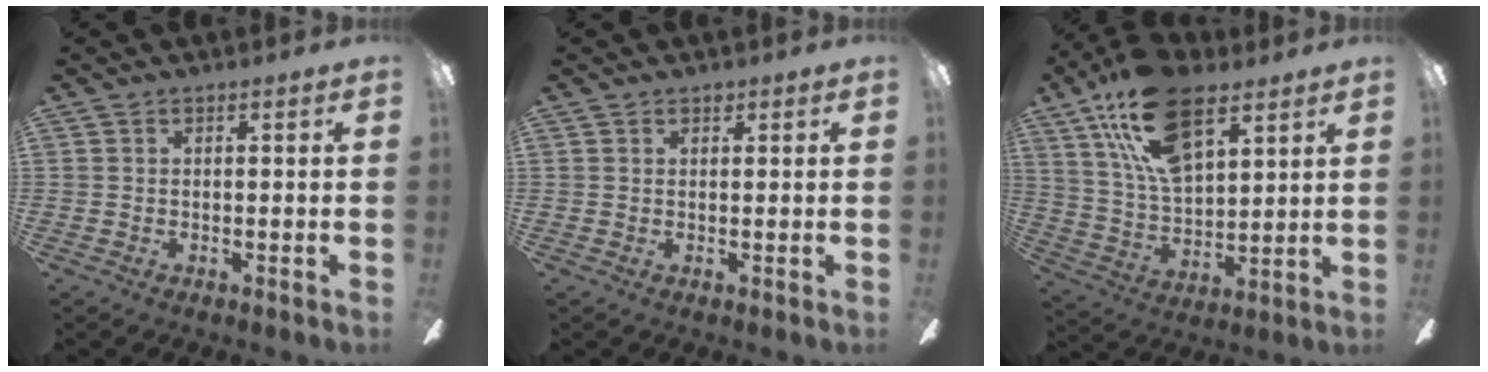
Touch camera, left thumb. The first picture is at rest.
{"total": 0.9, "force": [0.8, 0.4, 0.1], "torque": [-0.004, 0.000, 0.015]}
{"total": 19.2, "force": [11.5, 9.4, 12.2], "torque": [-0.229, -0.039, 0.205]}